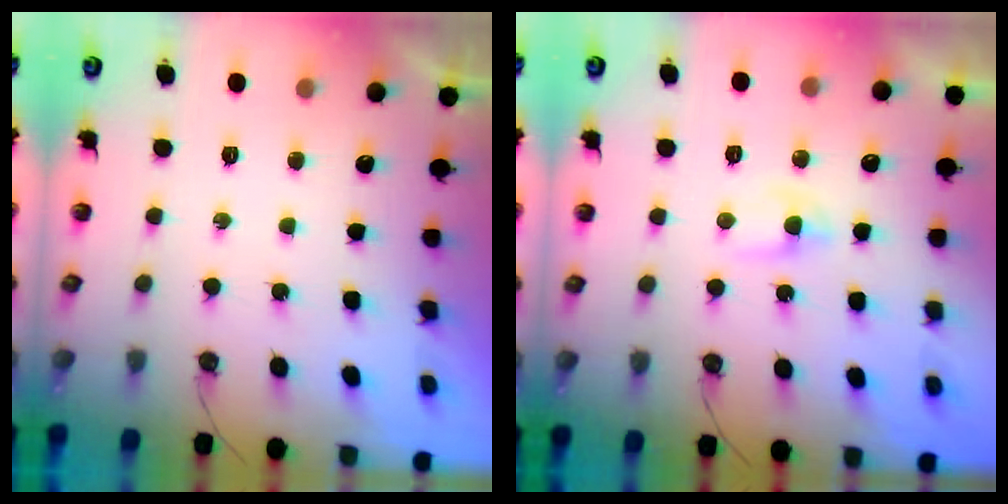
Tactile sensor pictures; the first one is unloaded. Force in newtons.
{"total": 2.5, "press": 2.5, "slide": 0.4}